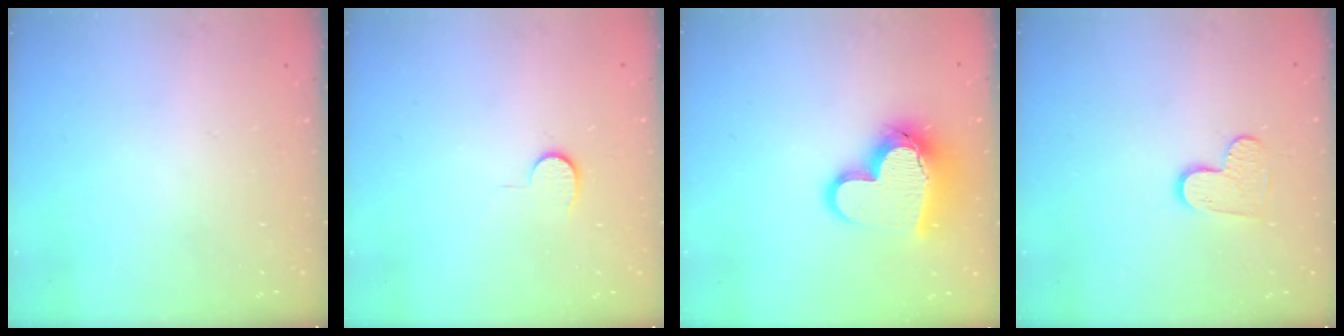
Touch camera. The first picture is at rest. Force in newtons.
{"total": 4.0, "press": 4.0, "slide": 0.4}
{"total": 15.9, "press": 15.7, "slide": 2.2}
{"total": 6.3, "press": 6.3, "slide": 0.1}